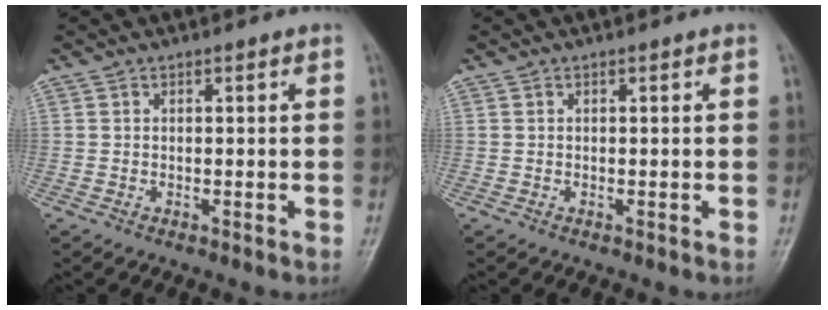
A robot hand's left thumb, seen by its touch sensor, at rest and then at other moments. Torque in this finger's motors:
{"motor_torque": [0.00, 0.00, -0.07, 0.06, 0.00]}